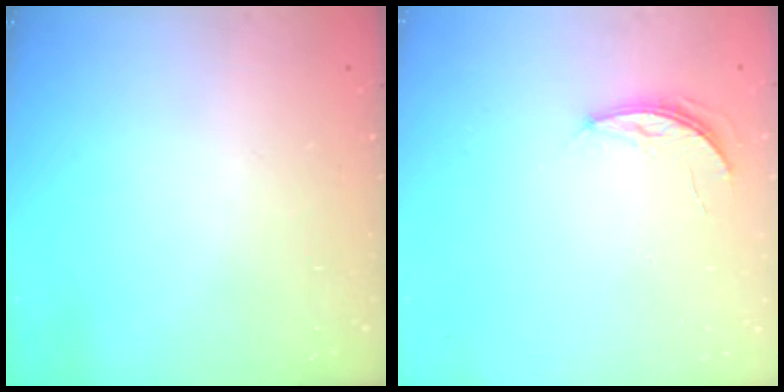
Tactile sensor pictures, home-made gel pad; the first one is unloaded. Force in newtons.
{"total": 3.9, "press": 3.9, "slide": 0.4}